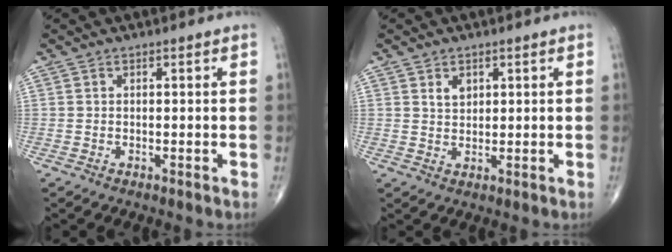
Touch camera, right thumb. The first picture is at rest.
{"total": 2.6, "force": [1.3, 1.8, 1.4], "torque": [-0.012, -0.009, 0.023]}